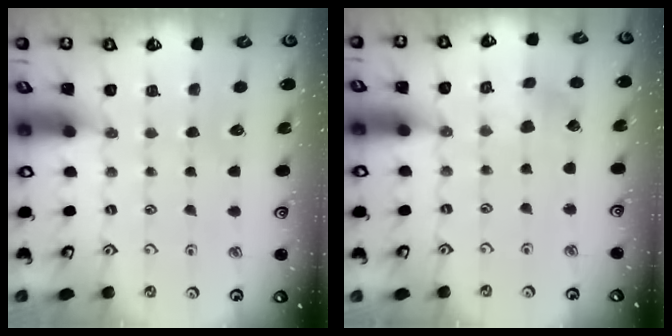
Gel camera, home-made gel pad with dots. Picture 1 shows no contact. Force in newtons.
{"total": 2.7, "press": 2.7, "slide": 0.3}